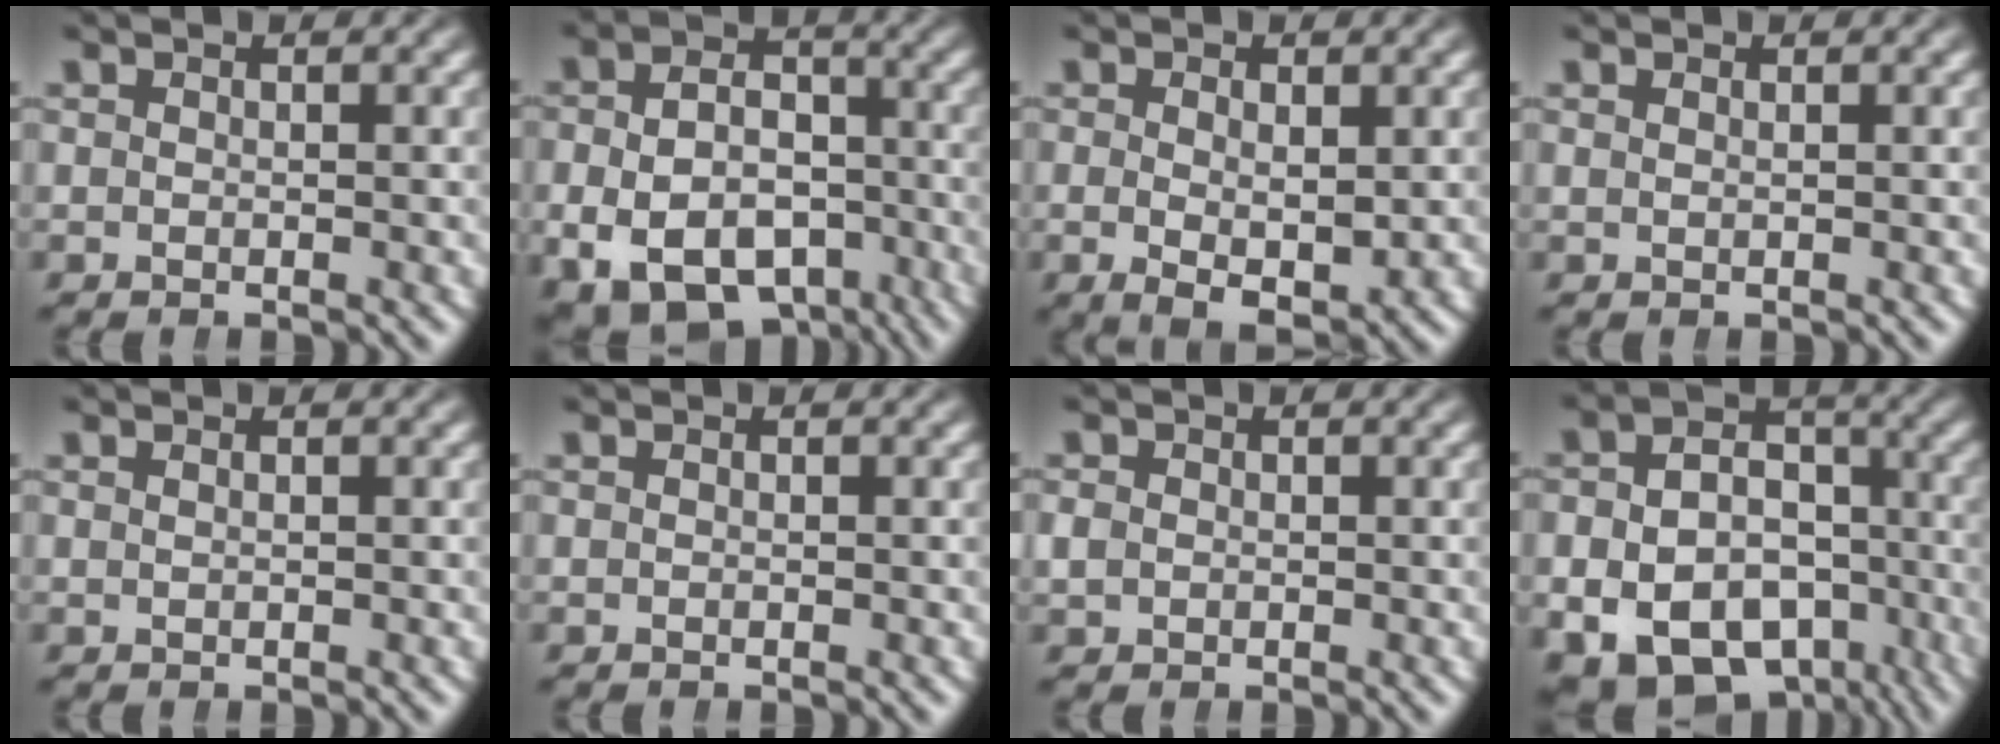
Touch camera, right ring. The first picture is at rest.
{"total": 12.1, "force": [-5.7, 8.8, 6.1], "torque": [-0.101, -0.047, -0.080]}
{"total": 4.5, "force": [-1.7, 2.1, 3.6], "torque": [-0.058, -0.032, -0.009]}
{"total": 0.9, "force": [0.5, -0.7, 0.1], "torque": [0.007, -0.002, 0.012]}
{"total": 0.7, "force": [0.3, -0.7, 0.0], "torque": [0.006, -0.004, 0.009]}
{"total": 0.0}
{"total": 0.9, "force": [0.0, 0.9, 0.4], "torque": [-0.011, -0.007, 0.007]}
{"total": 16.1, "force": [-6.0, 12.5, 8.0], "torque": [-0.149, -0.065, -0.086]}